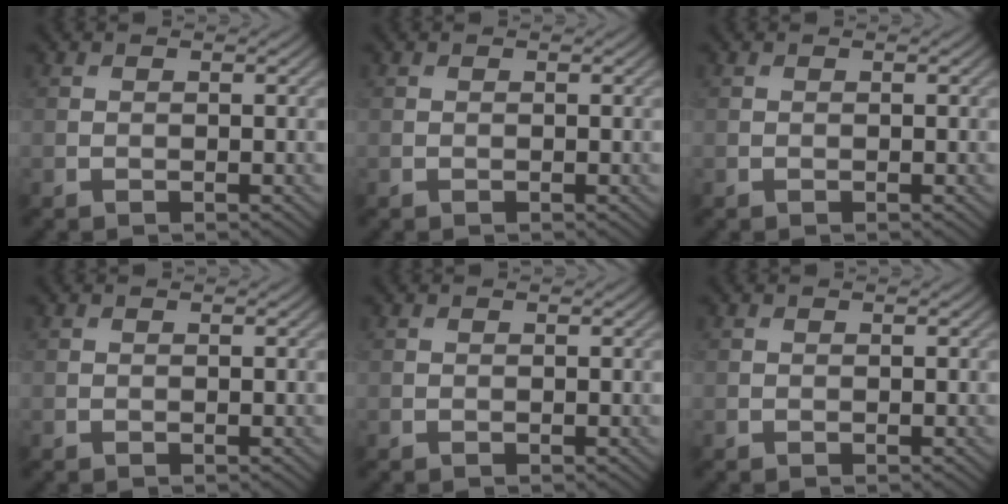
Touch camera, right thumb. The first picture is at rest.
{"total": 0.0}
{"total": 0.0}
{"total": 0.0}
{"total": 0.0}
{"total": 0.0}